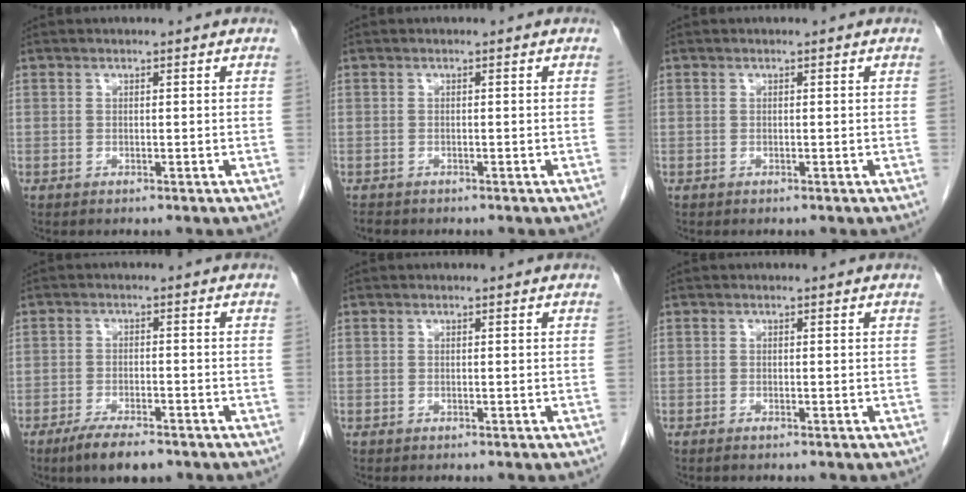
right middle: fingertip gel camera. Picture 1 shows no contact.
{"total": 1.4, "force": [-1.2, 0.6, 0.3], "torque": [-0.012, -0.003, -0.018]}
{"total": 0.0}
{"total": 6.0, "force": [-4.4, 1.5, 3.8], "torque": [-0.067, -0.007, -0.072]}
{"total": 0.0}
{"total": 0.5, "force": [-0.4, 0.0, 0.3], "torque": [-0.008, -0.001, -0.008]}